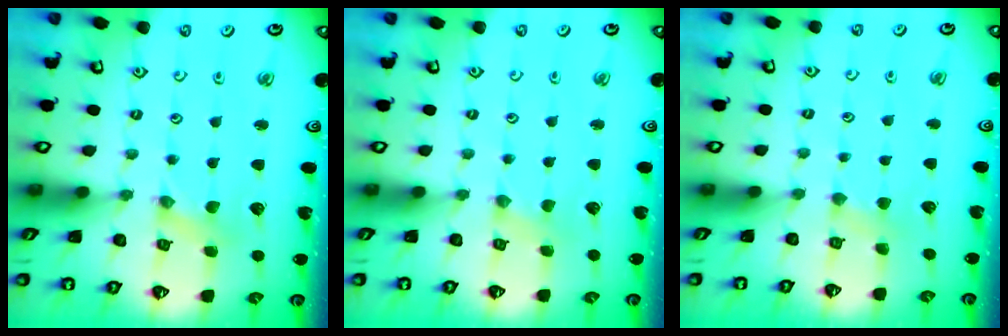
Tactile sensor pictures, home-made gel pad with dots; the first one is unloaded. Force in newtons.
{"total": 0.0}
{"total": 2.2, "press": 2.2, "slide": 0.4}